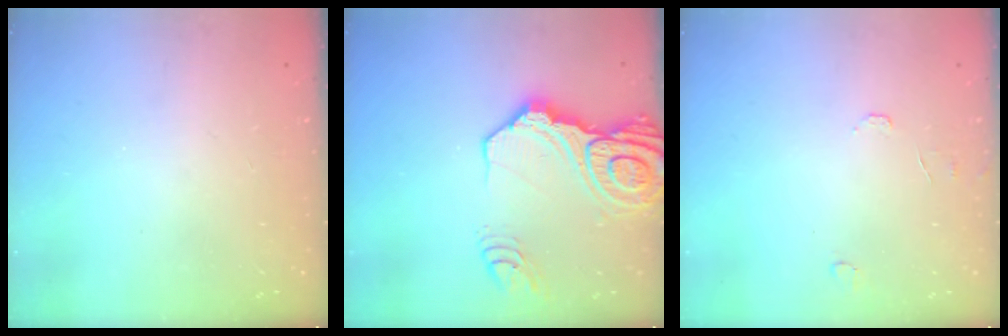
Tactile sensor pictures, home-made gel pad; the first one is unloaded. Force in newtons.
{"total": 23.0, "press": 22.8, "slide": 3.1}
{"total": 6.6, "press": 6.6, "slide": 0.5}